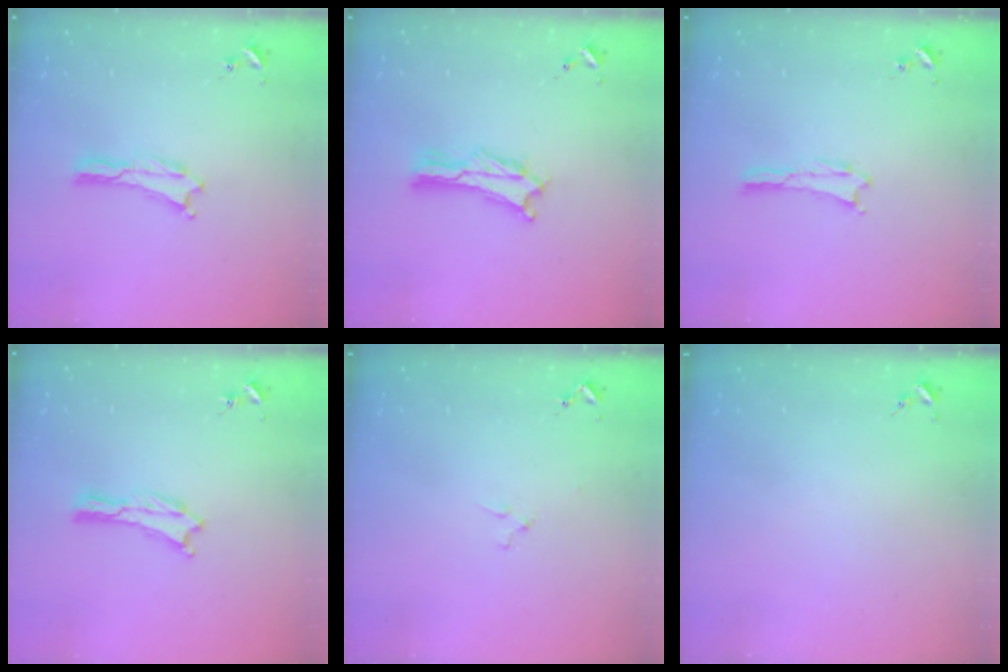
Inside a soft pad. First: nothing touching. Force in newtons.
{"total": 2.7, "press": 2.7, "slide": 0.3}
{"total": 0.0}
{"total": 0.0}
{"total": 1.1, "press": 1.1, "slide": 0.1}
{"total": 0.0}